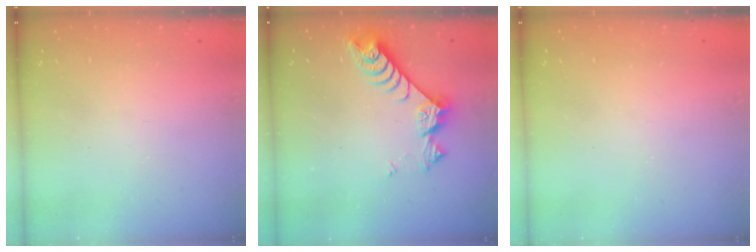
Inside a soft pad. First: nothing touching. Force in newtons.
{"total": 7.9, "press": 7.9, "slide": 0.6}
{"total": 0.0}